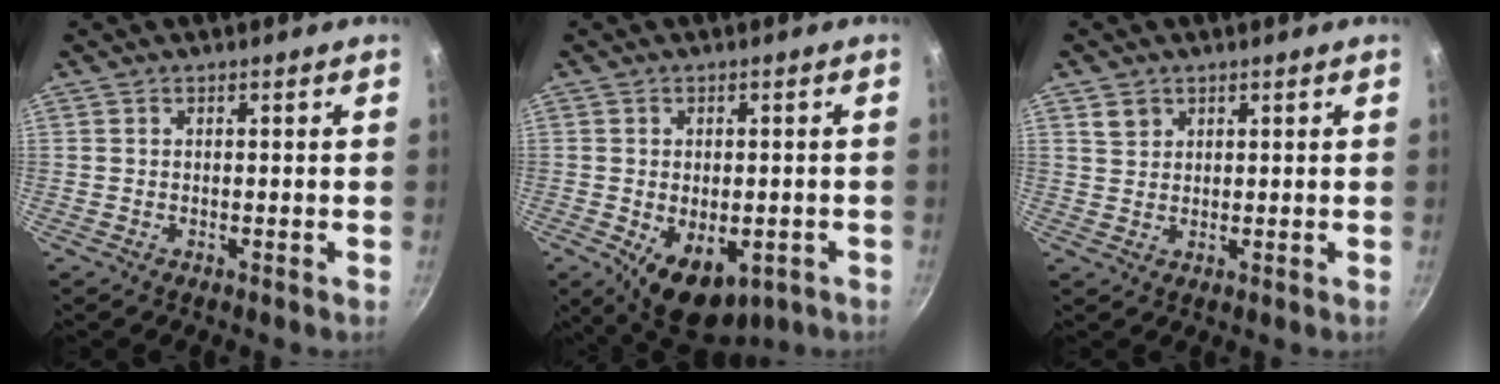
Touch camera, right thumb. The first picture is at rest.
{"total": 10.3, "force": [-3.5, 6.3, 7.4], "torque": [-0.080, -0.003, -0.032]}
{"total": 2.8, "force": [1.5, 2.2, 0.9], "torque": [-0.005, 0.000, 0.028]}